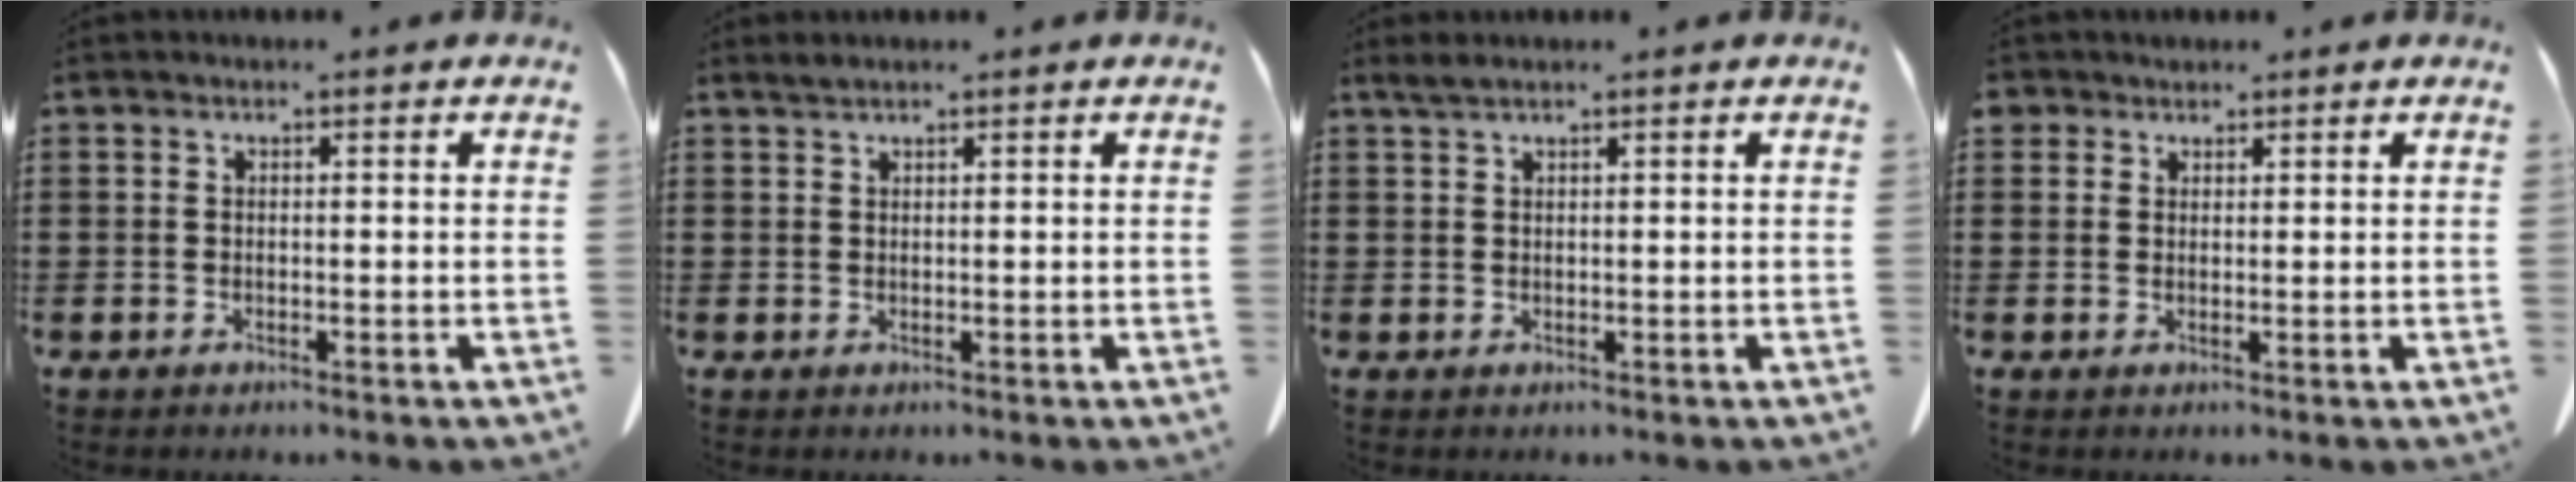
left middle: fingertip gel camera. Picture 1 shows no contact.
{"total": 0.9, "force": [0.8, 0.0, 0.5], "torque": [-0.012, -0.002, 0.017]}
{"total": 1.4, "force": [1.1, 0.0, 0.8], "torque": [-0.020, -0.001, 0.022]}
{"total": 1.8, "force": [1.5, 1.0, 0.1], "torque": [-0.007, 0.003, 0.030]}